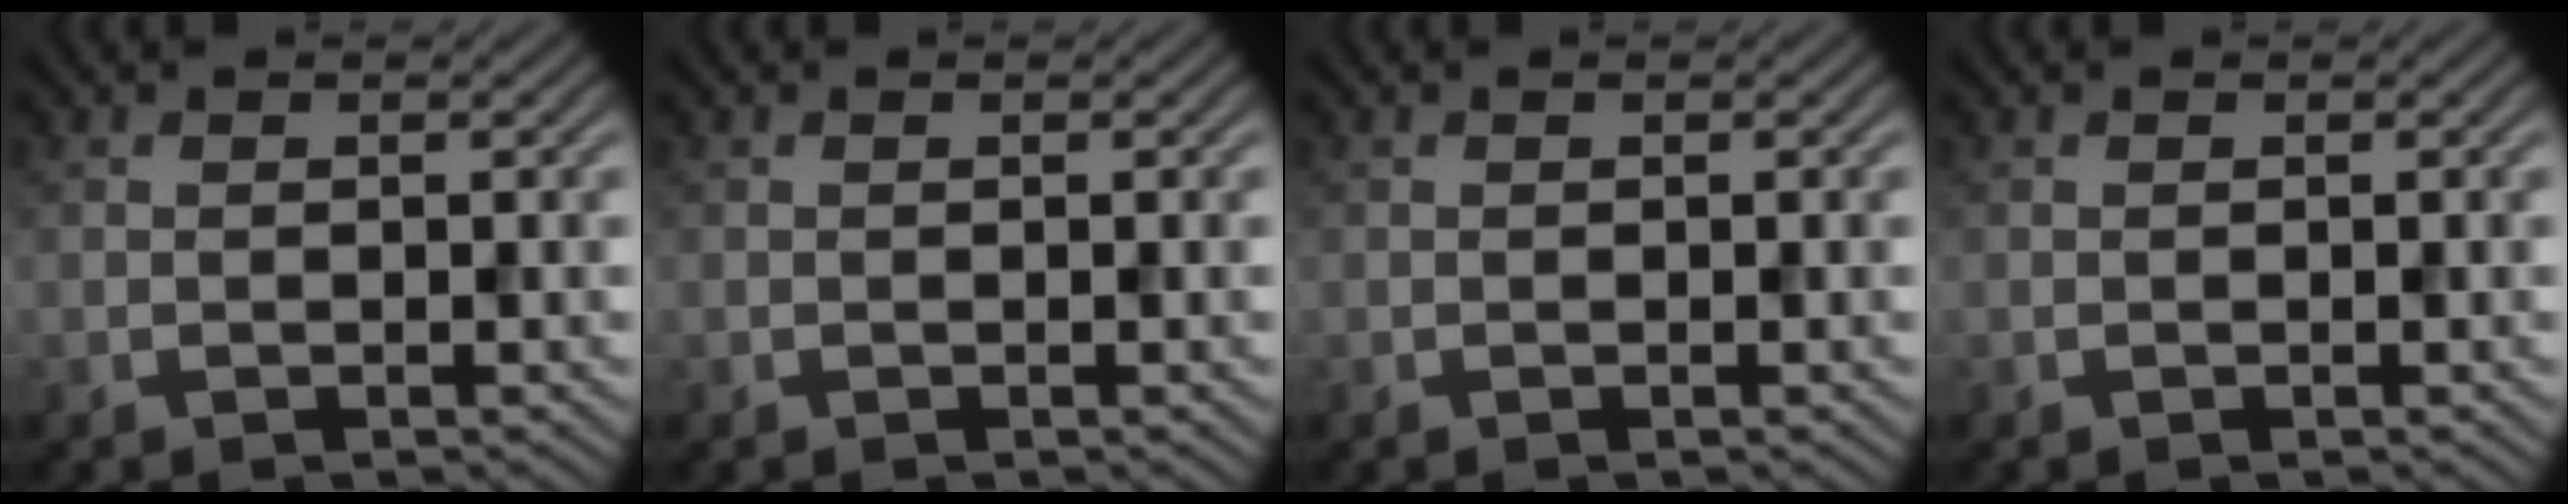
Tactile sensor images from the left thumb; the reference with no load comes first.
{"total": 0.0}
{"total": 0.0}
{"total": 0.0}